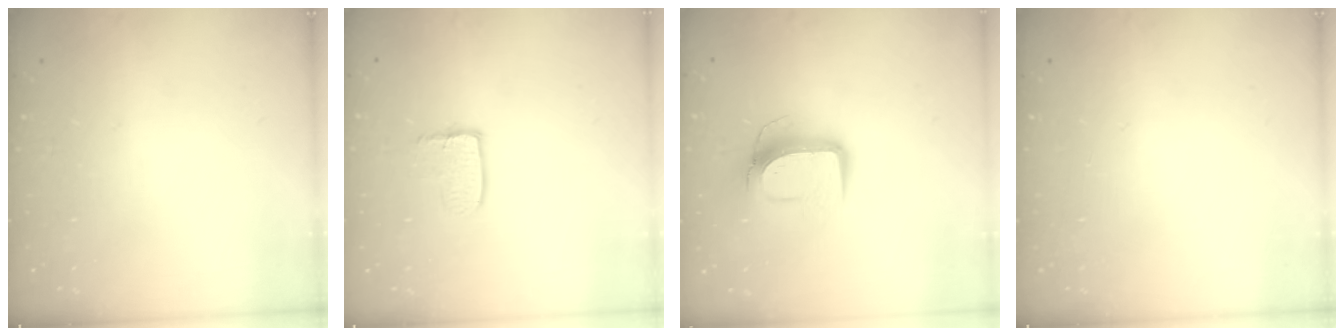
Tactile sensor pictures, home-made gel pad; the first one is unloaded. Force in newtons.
{"total": 5.5, "press": 5.5, "slide": 0.4}
{"total": 10.2, "press": 10.2, "slide": 0.6}
{"total": 0.0}